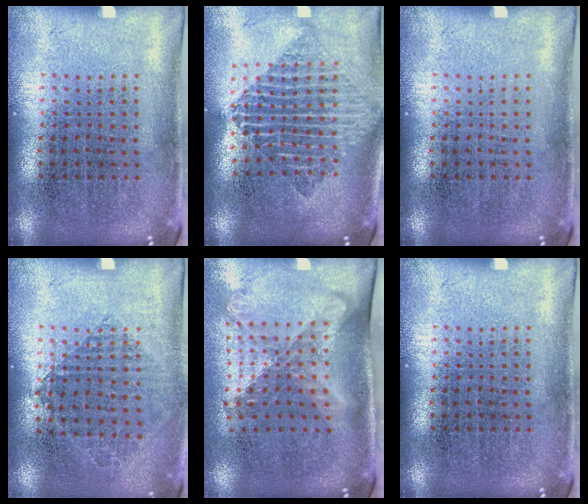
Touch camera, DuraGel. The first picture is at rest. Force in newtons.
{"total": 1.9, "press": 1.6, "slide": 1.0}
{"total": 0.0}
{"total": 0.8, "press": 0.8, "slide": 0.2}
{"total": 1.7, "press": 1.4, "slide": 1.1}
{"total": 0.0}